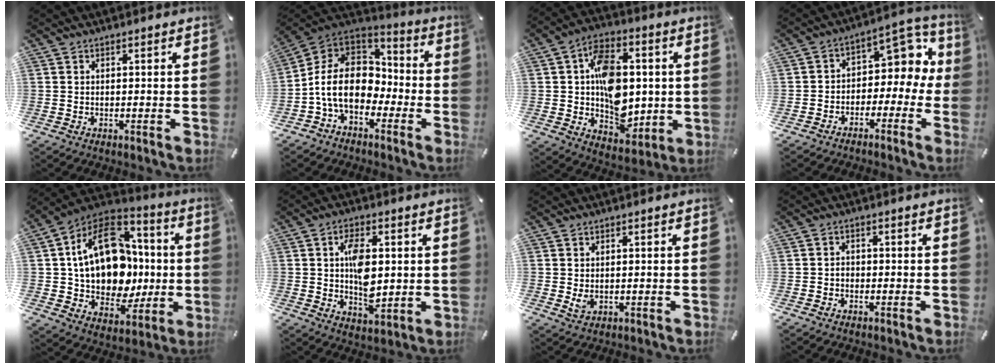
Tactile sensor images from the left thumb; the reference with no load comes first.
{"total": 13.5, "force": [-3.8, 10.2, 8.1], "torque": [-0.188, 0.025, -0.073]}
{"total": 15.4, "force": [0.9, 11.7, 10.0], "torque": [-0.147, 0.013, 0.029]}
{"total": 7.9, "force": [1.1, 6.1, 4.8], "torque": [-0.064, -0.010, 0.019]}
{"total": 22.2, "force": [1.8, 16.5, 14.8], "torque": [-0.269, 0.005, 0.038]}
{"total": 9.7, "force": [1.3, 5.8, 7.6], "torque": [-0.136, -0.004, 0.016]}
{"total": 2.2, "force": [-0.1, 1.5, 1.5], "torque": [-0.034, 0.000, -0.002]}
{"total": 1.6, "force": [-0.6, 1.2, 0.8], "torque": [-0.017, 0.006, -0.014]}